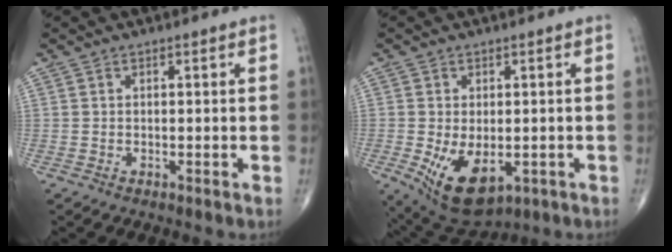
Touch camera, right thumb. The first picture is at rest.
{"total": 10.3, "force": [-2.6, 5.9, 8.1], "torque": [-0.126, -0.013, -0.024]}